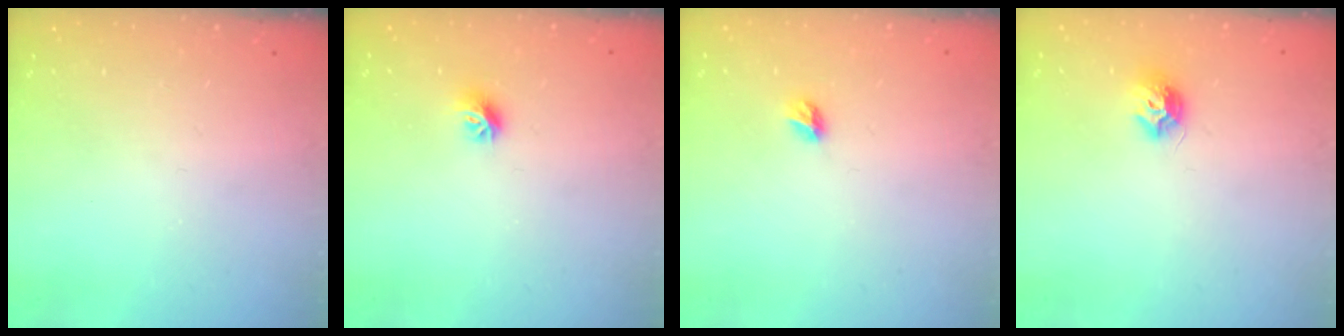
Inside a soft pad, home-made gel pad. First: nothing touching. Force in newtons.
{"total": 7.4, "press": 7.4, "slide": 0.7}
{"total": 4.4, "press": 4.4, "slide": 0.5}
{"total": 7.9, "press": 7.9, "slide": 0.4}